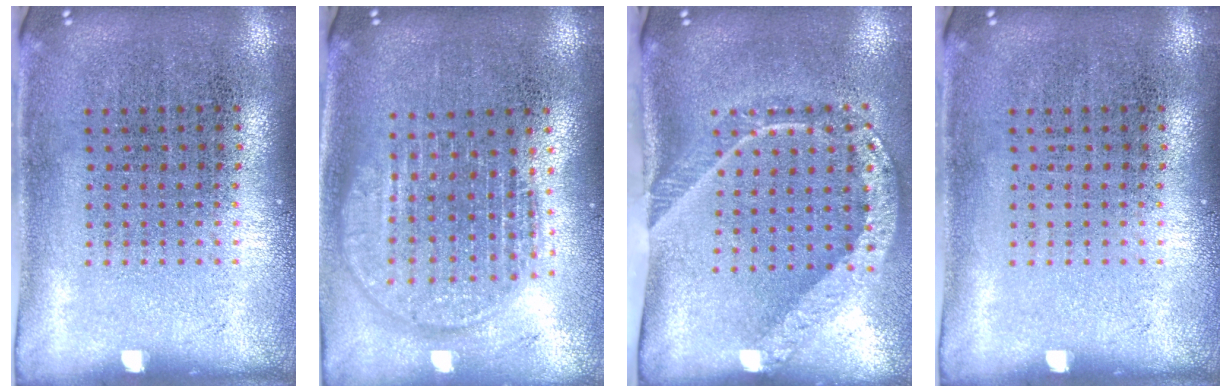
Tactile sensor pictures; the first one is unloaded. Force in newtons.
{"total": 1.8, "press": 1.5, "slide": 0.9}
{"total": 2.3, "press": 1.5, "slide": 1.7}
{"total": 0.0}